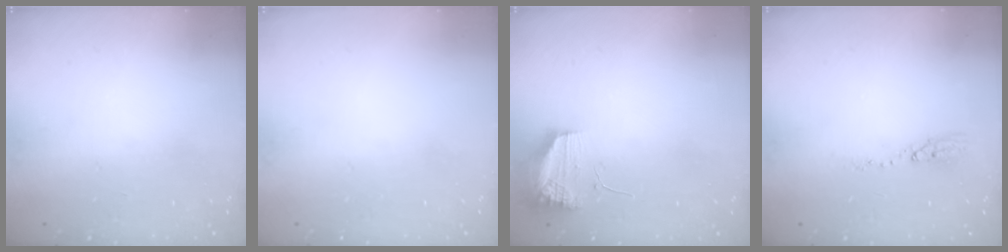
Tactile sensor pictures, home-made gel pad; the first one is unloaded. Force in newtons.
{"total": 0.0}
{"total": 10.8, "press": 10.5, "slide": 2.6}
{"total": 4.3, "press": 4.3, "slide": 0.4}